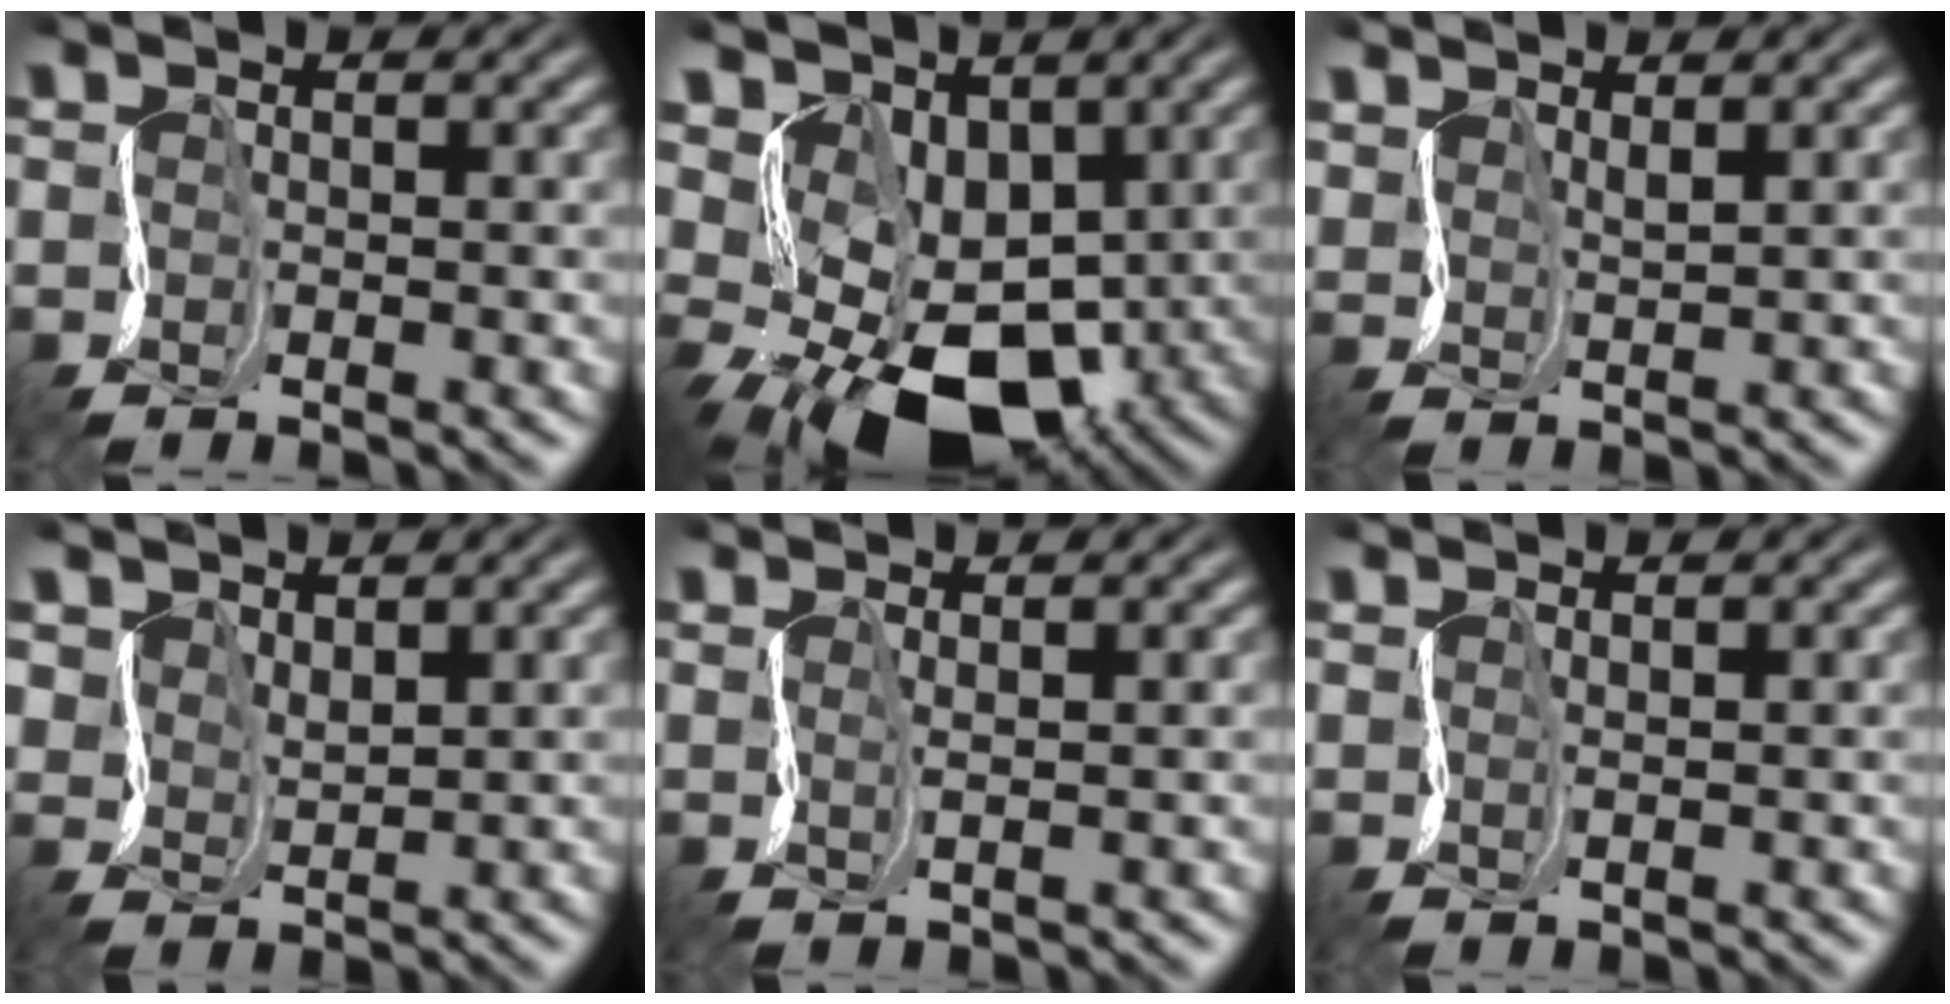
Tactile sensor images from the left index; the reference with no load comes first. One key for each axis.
{"total": 7.4, "fx": 0.6, "fy": 5.4, "fz": 5.1, "tx": -0.080, "ty": -0.019, "tz": 0.015}
{"total": 2.0, "fx": 1.9, "fy": 0.2, "fz": -0.2, "tx": -0.002, "ty": 0.001, "tz": 0.043}
{"total": 2.3, "fx": 2.1, "fy": 1.0, "fz": -0.1, "tx": -0.005, "ty": 0.000, "tz": 0.041}
{"total": 1.1, "fx": 1.0, "fy": -0.3, "fz": -0.1, "tx": -0.002, "ty": 0.000, "tz": 0.021}
{"total": 1.0, "fx": 0.9, "fy": -0.1, "fz": -0.3, "tx": 0.005, "ty": 0.002, "tz": 0.018}